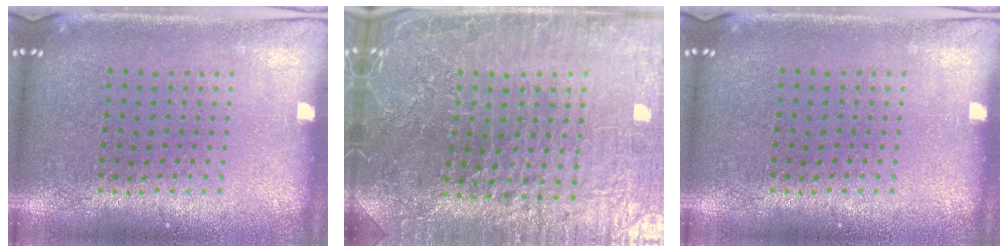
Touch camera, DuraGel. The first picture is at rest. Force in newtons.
{"total": 5.1, "press": 4.8, "slide": 1.5}
{"total": 0.0}